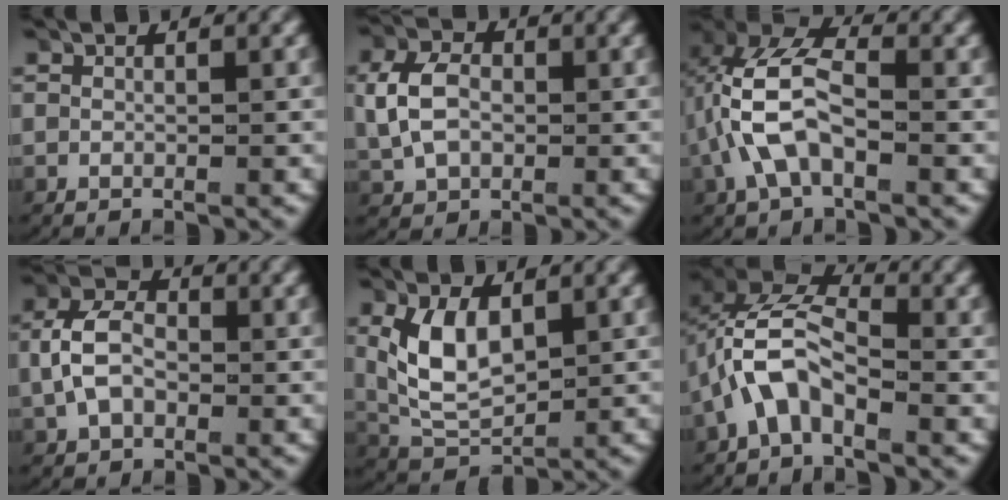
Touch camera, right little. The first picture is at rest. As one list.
[{"total": 4.6, "force": [0.3, 3.5, 3.0], "torque": [-0.069, 0.000, 0.010]}, {"total": 7.2, "force": [0.4, 4.5, 5.6], "torque": [-0.140, -0.012, 0.006]}, {"total": 4.7, "force": [0.0, 3.4, 3.2], "torque": [-0.073, 0.001, -0.002]}, {"total": 5.9, "force": [0.6, 4.0, 4.3], "torque": [-0.108, -0.016, 0.024]}, {"total": 6.2, "force": [0.2, 4.4, 4.3], "torque": [-0.103, -0.008, -0.007]}]